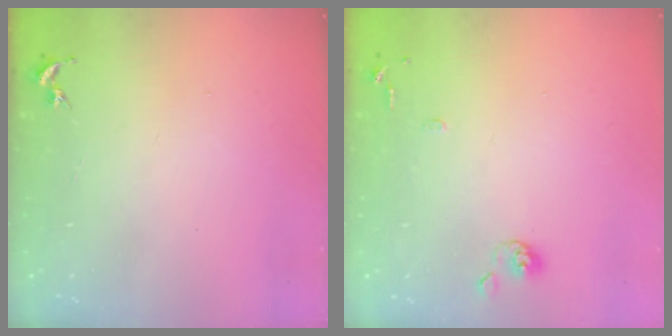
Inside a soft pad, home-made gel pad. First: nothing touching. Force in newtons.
{"total": 7.0, "press": 7.0, "slide": 0.7}